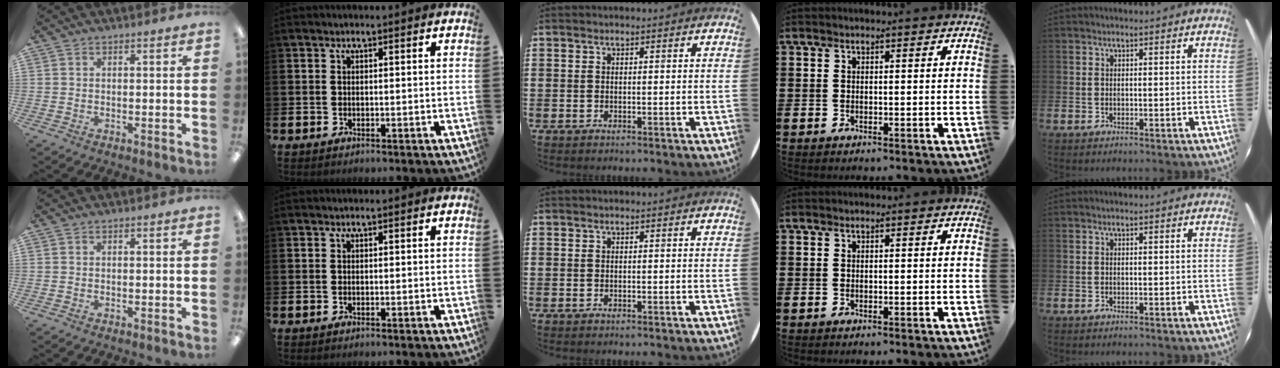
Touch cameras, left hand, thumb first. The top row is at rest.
{}